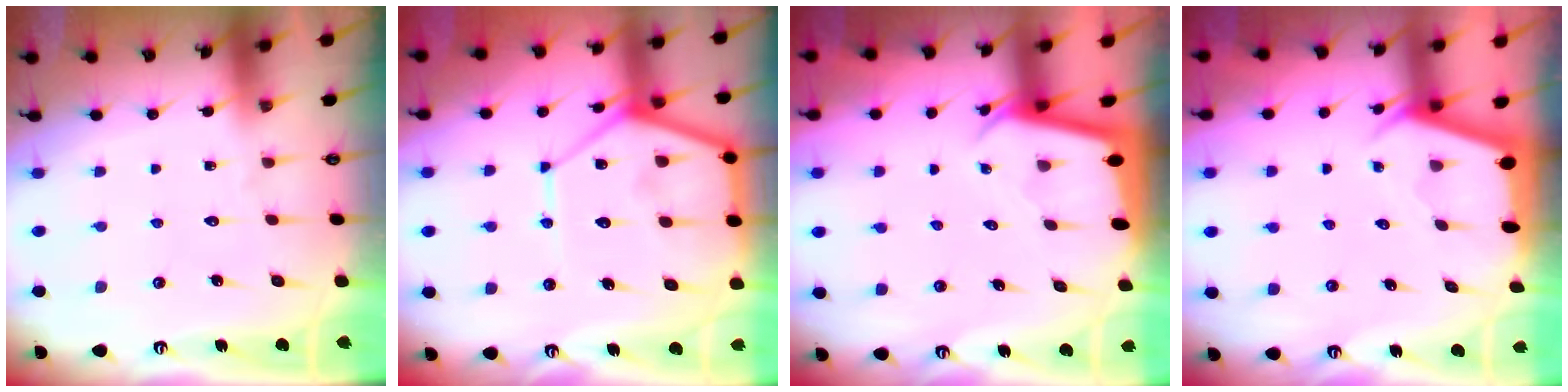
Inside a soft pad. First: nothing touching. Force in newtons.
{"total": 15.2, "press": 15.2, "slide": 1.5}
{"total": 2.3, "press": 2.3, "slide": 0.1}
{"total": 2.4, "press": 2.4, "slide": 0.3}